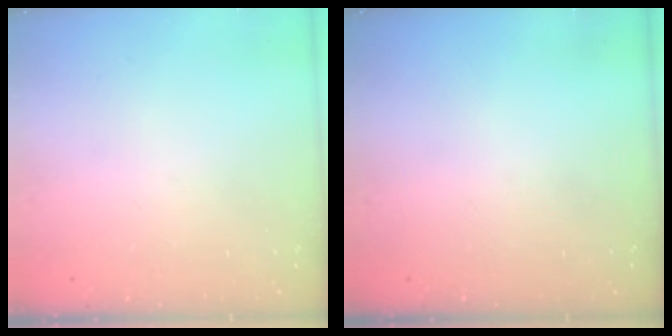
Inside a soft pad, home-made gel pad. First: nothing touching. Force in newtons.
{"total": 0.0}